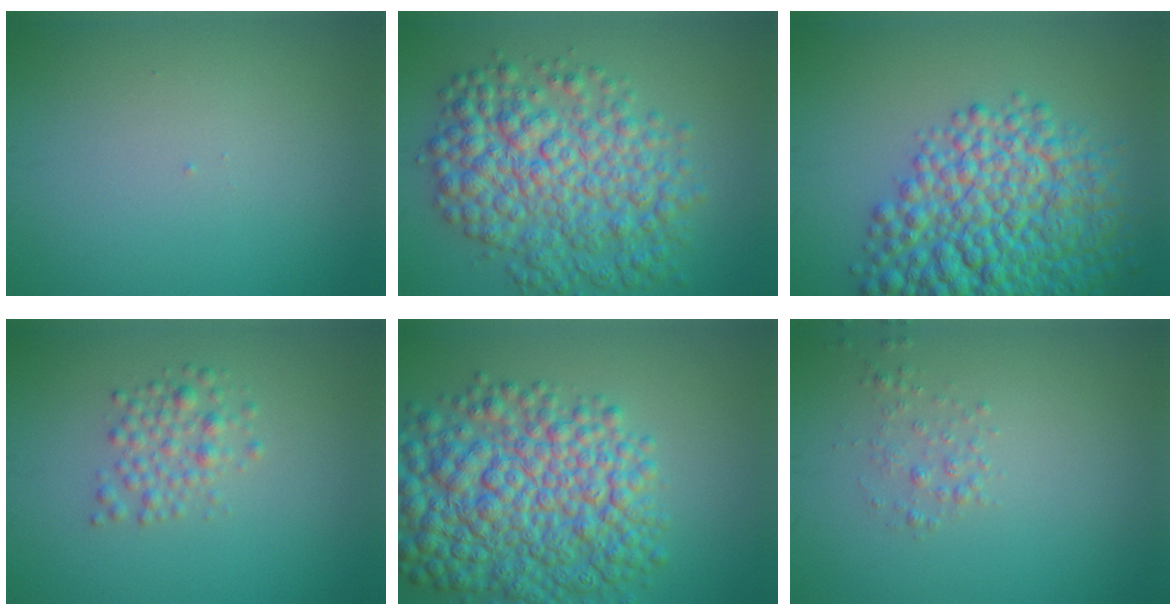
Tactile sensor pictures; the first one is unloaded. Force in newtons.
{"total": 8.8, "press": 8.8, "slide": 0.1}
{"total": 11.3, "press": 11.2, "slide": 0.4}
{"total": 2.2, "press": 2.2, "slide": 0.0}
{"total": 10.6, "press": 10.6, "slide": 0.2}
{"total": 1.3, "press": 1.2, "slide": 0.1}